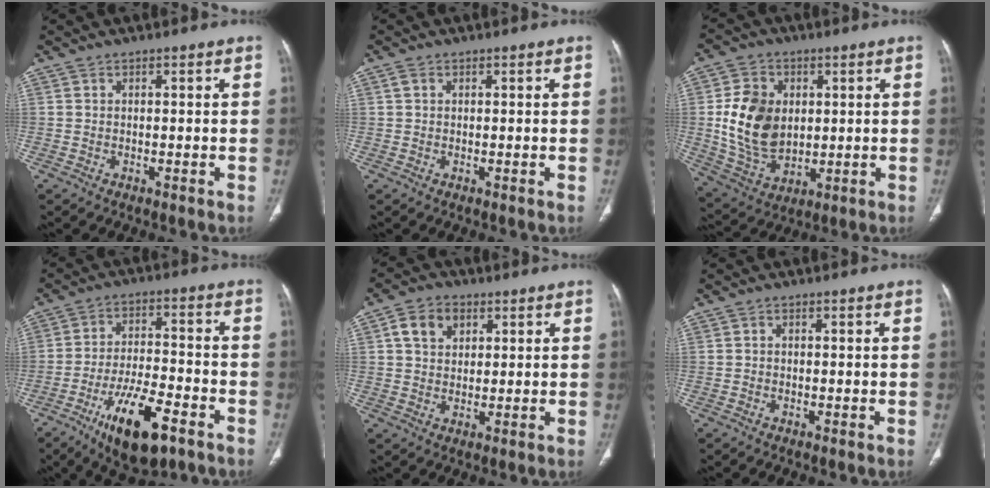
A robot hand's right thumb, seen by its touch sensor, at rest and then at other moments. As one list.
[{"total": 1.0, "force": [0.3, 0.7, 0.6], "torque": [-0.011, 0.004, 0.006]}, {"total": 14.1, "force": [1.6, 10.4, 9.5], "torque": [-0.143, -0.010, 0.046]}, {"total": 14.4, "force": [-8.1, 5.3, 10.8], "torque": [-0.177, 0.036, -0.130]}, {"total": 6.6, "force": [2.4, 4.9, 3.6], "torque": [-0.043, 0.000, 0.037]}, {"total": 0.0}]